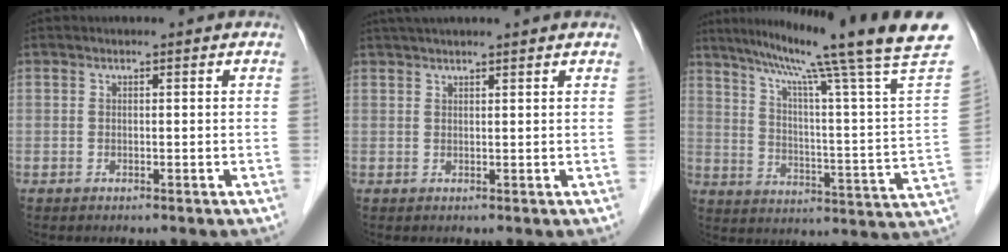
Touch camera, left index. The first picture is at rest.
{"total": 6.7, "force": [5.9, -0.2, 3.3], "torque": [-0.049, 0.042, 0.083]}
{"total": 23.0, "force": [18.2, -2.6, 13.8], "torque": [-0.216, -0.042, 0.244]}